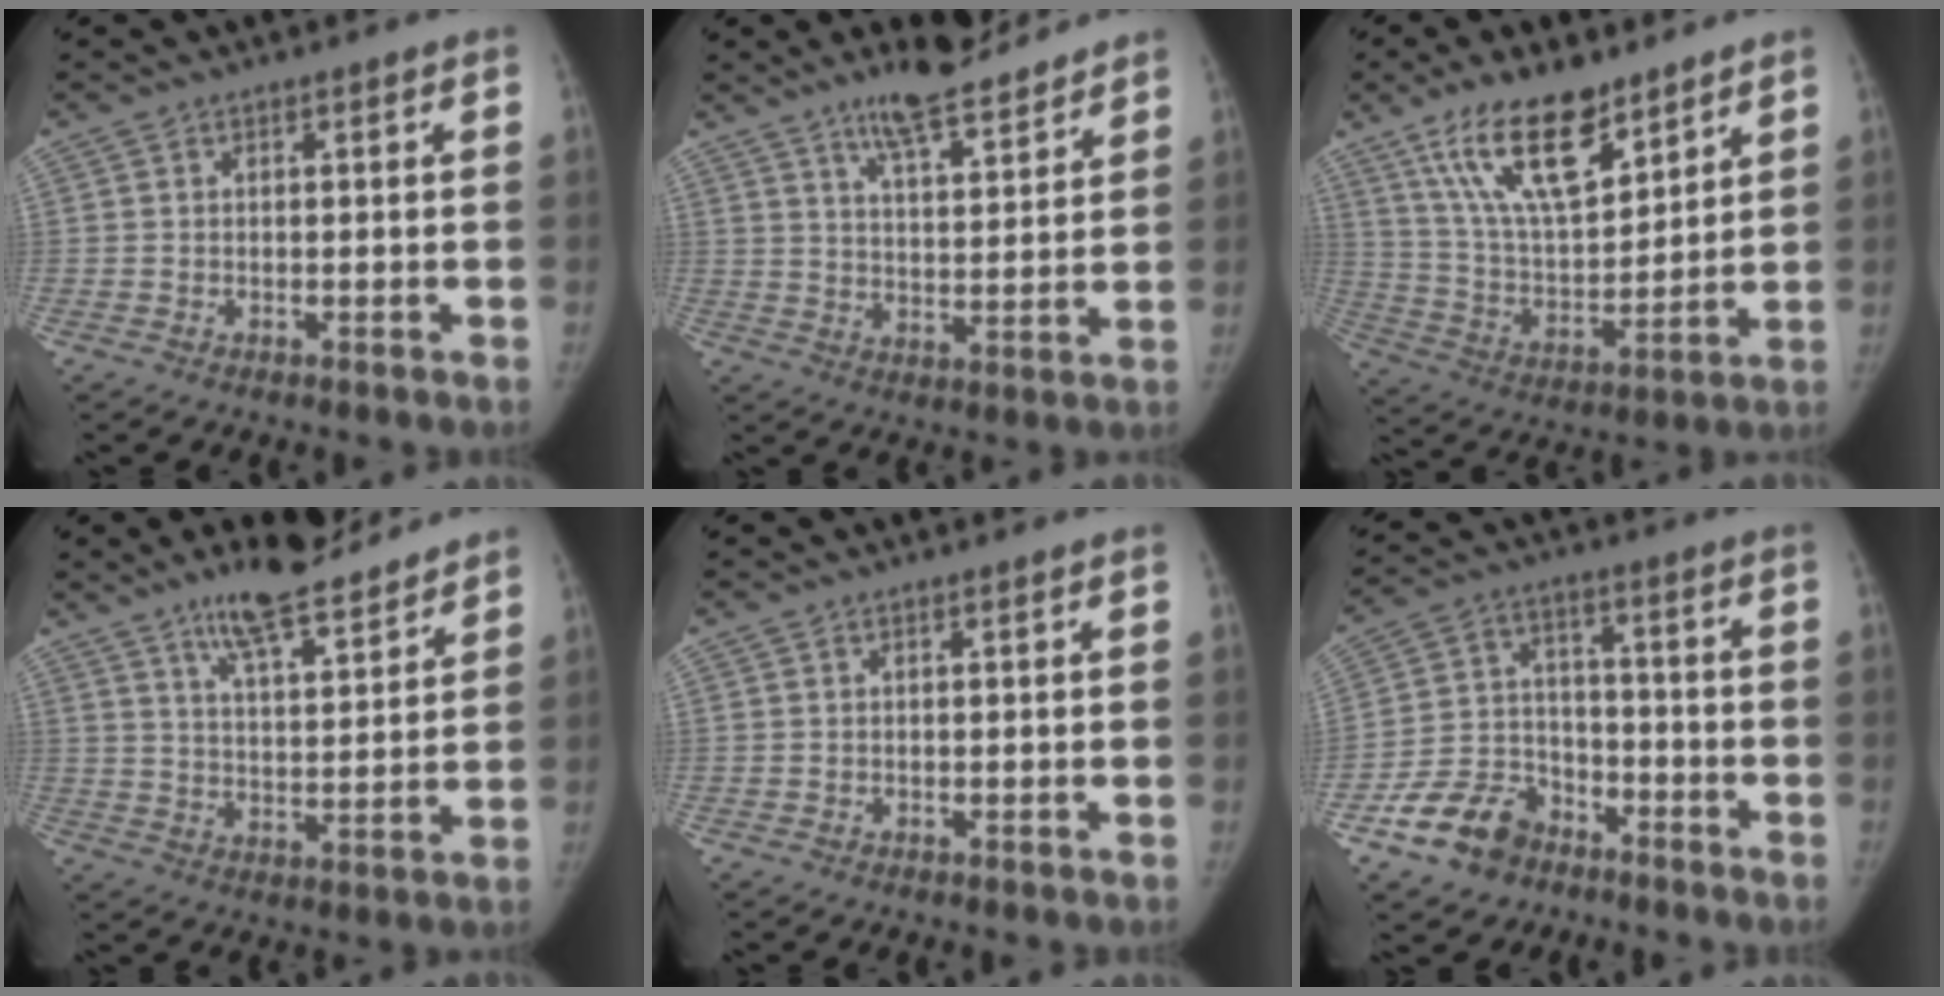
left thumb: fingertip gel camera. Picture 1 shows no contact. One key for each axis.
{"total": 11.1, "fx": 8.8, "fy": 2.9, "fz": 6.1, "tx": -0.076, "ty": -0.052, "tz": 0.144}
{"total": 17.4, "fx": 11.3, "fy": 7.0, "fz": 11.2, "tx": -0.159, "ty": -0.058, "tz": 0.216}
{"total": 12.8, "fx": 9.9, "fy": 3.4, "fz": 7.4, "tx": -0.094, "ty": -0.055, "tz": 0.163}
{"total": 0.0}
{"total": 11.4, "fx": -7.4, "fy": 7.7, "fz": 4.0, "tx": -0.048, "ty": 0.055, "tz": -0.135}